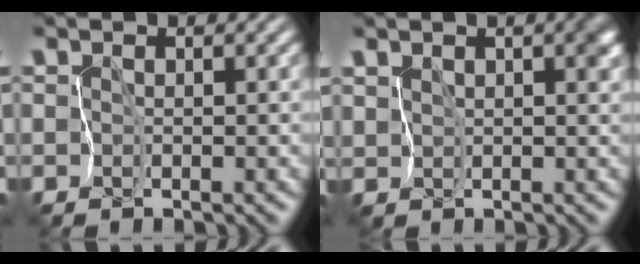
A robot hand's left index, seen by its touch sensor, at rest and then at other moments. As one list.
[{"total": 2.6, "force": [1.1, 1.3, 2.0], "torque": [-0.037, 0.001, 0.018]}]